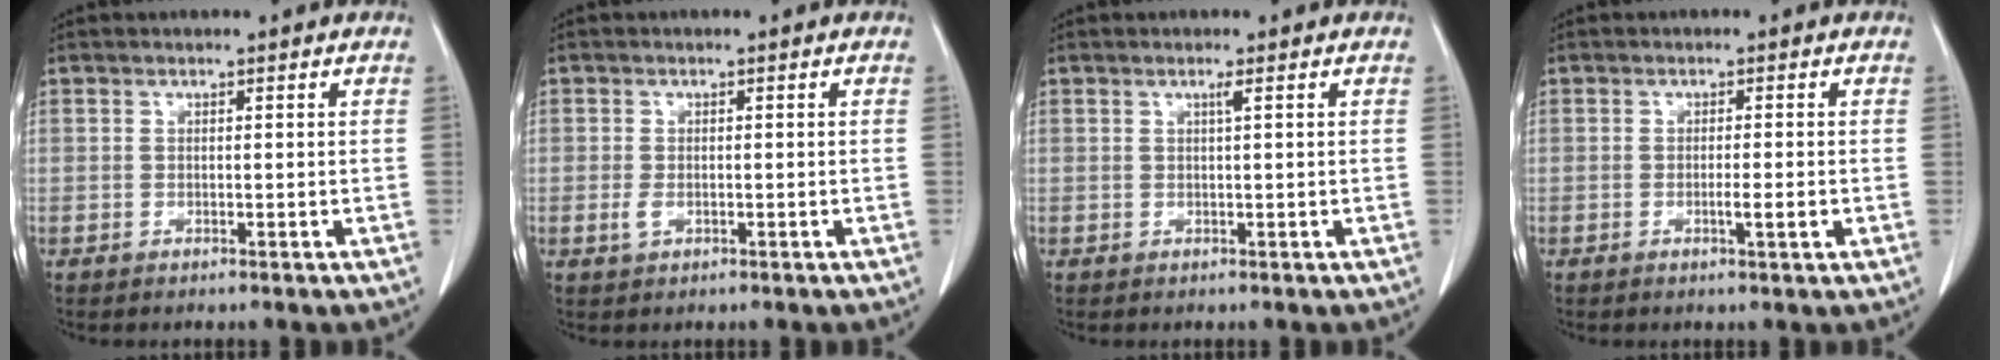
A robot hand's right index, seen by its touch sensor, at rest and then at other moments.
{"total": 1.5, "force": [-0.4, 0.9, 1.1], "torque": [-0.024, -0.002, -0.003]}
{"total": 0.8, "force": [0.3, -0.2, 0.7], "torque": [-0.018, -0.001, 0.010]}
{"total": 2.1, "force": [-0.5, 0.0, 2.1], "torque": [-0.035, -0.001, -0.007]}